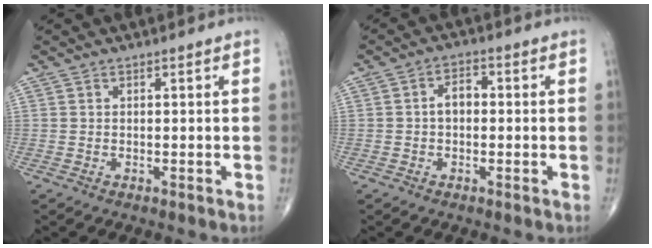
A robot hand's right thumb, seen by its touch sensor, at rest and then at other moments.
{"total": 3.5, "force": [-0.2, 2.3, 2.7], "torque": [-0.034, 0.017, -0.010]}